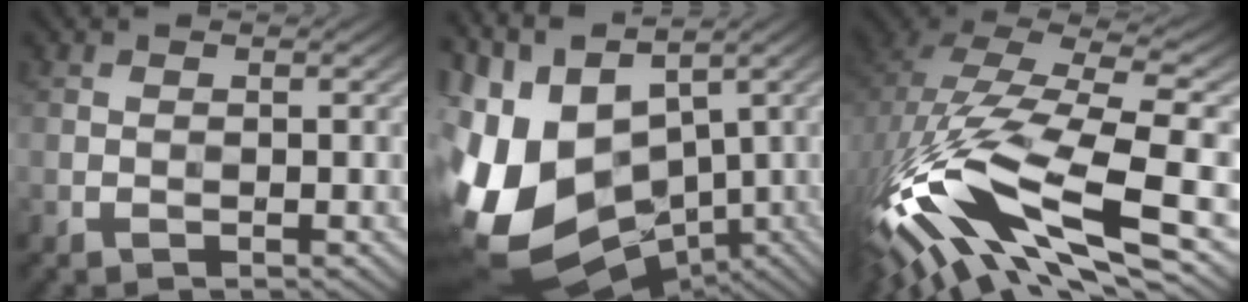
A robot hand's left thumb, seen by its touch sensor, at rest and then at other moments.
{"total": 16.3, "force": [-1.2, 10.2, 12.6], "torque": [-0.275, -0.026, 0.018]}
{"total": 17.6, "force": [-5.4, 6.8, 15.3], "torque": [-0.336, -0.006, -0.100]}